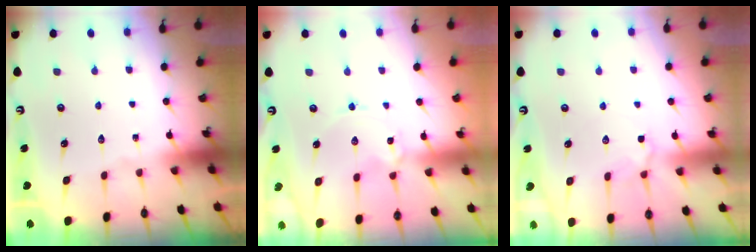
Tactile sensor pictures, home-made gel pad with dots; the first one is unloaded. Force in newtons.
{"total": 1.2, "press": 1.1, "slide": 0.1}
{"total": 3.0, "press": 2.9, "slide": 0.7}